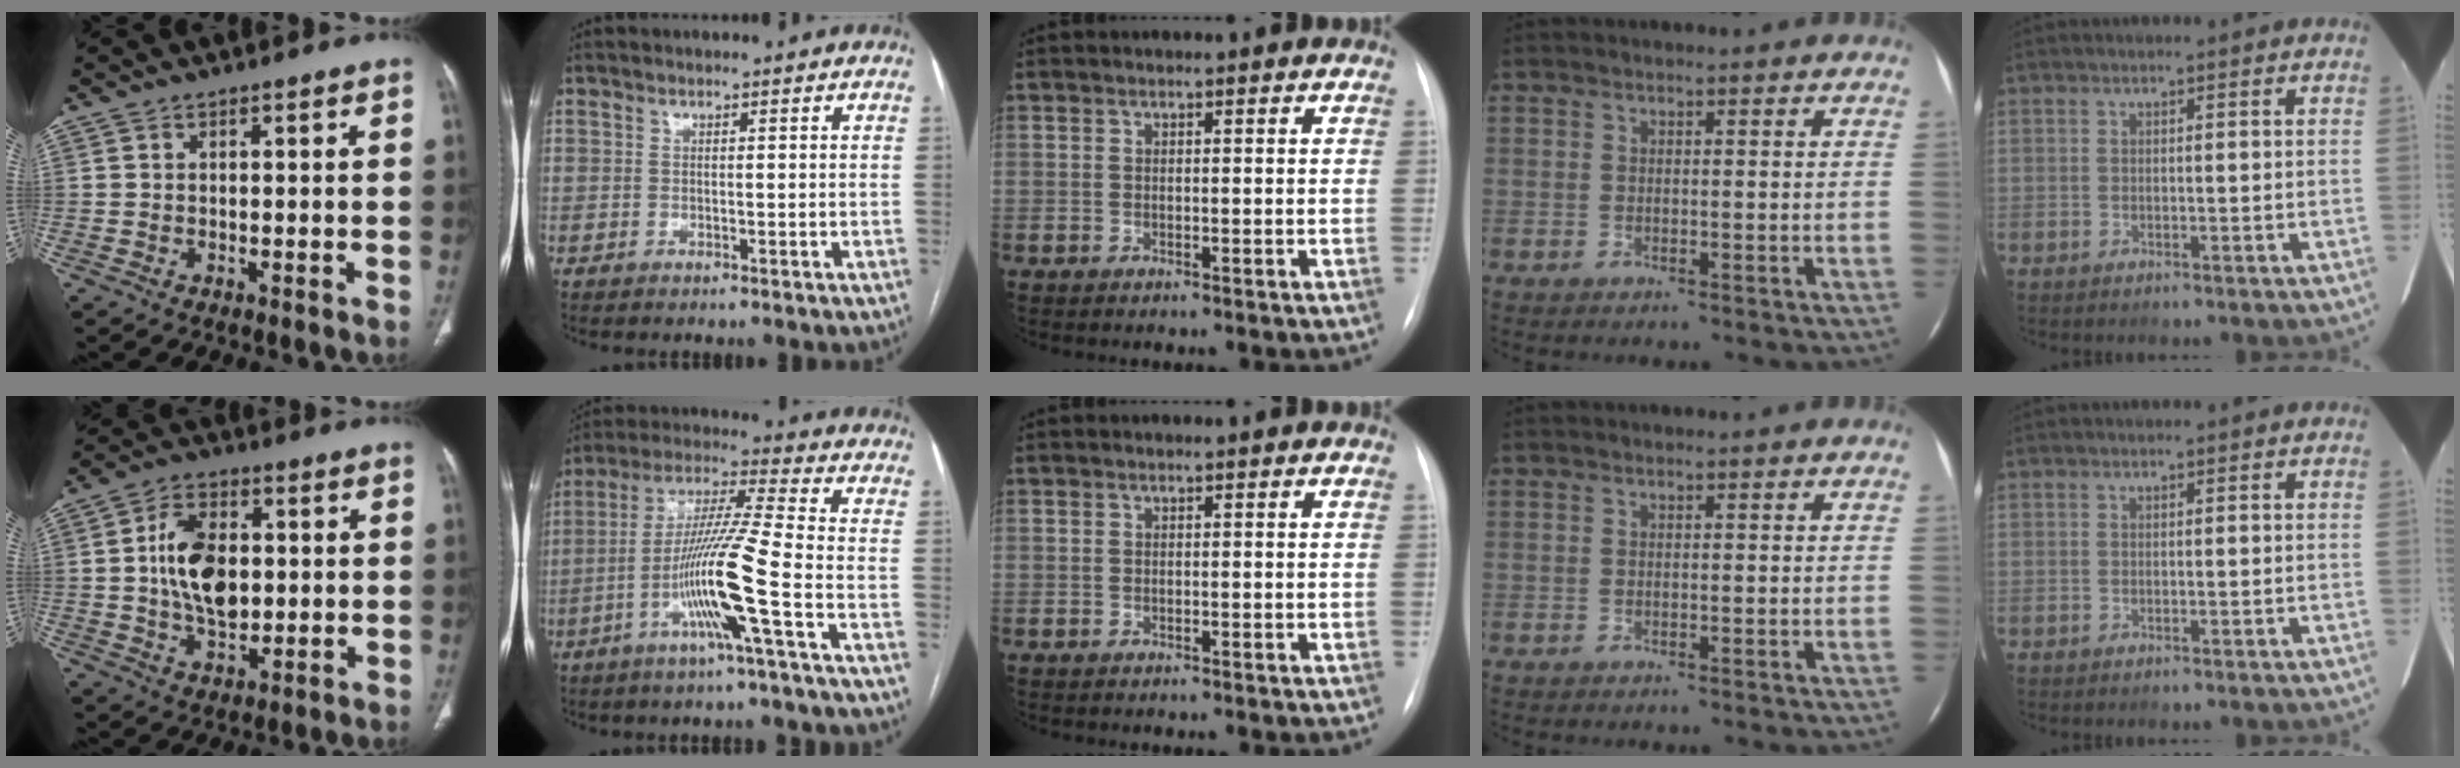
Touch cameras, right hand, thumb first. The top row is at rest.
{"thumb": {"total": 12.5, "force": [0.9, 7.8, 9.7], "torque": [-0.152, 0.003, 0.019]}, "index": {"total": 12.7, "force": [-4.6, -1.6, 11.8], "torque": [-0.228, -0.002, -0.094]}}